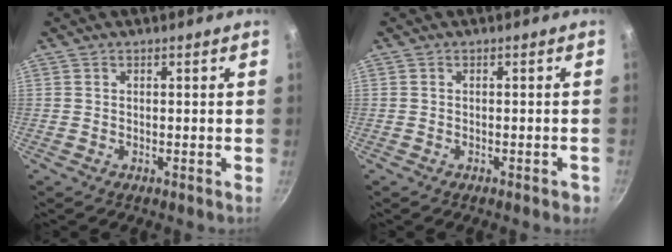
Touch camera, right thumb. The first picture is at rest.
{"total": 1.8, "force": [-1.0, 0.7, 1.3], "torque": [-0.013, 0.013, -0.006]}